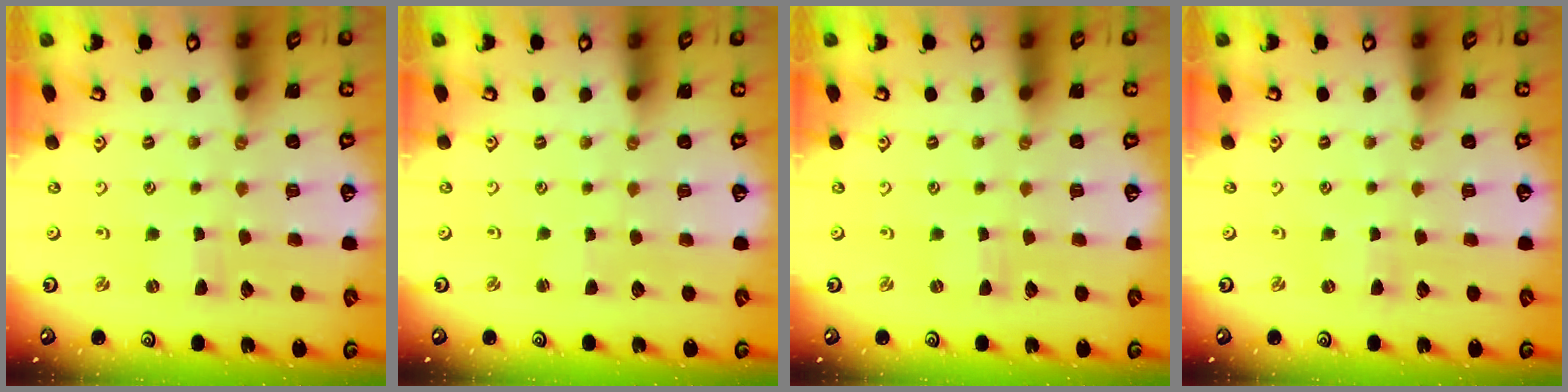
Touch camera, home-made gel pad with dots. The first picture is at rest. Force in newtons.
{"total": 0.9, "press": 0.9, "slide": 0.2}
{"total": 0.0}
{"total": 1.9, "press": 1.9, "slide": 0.2}